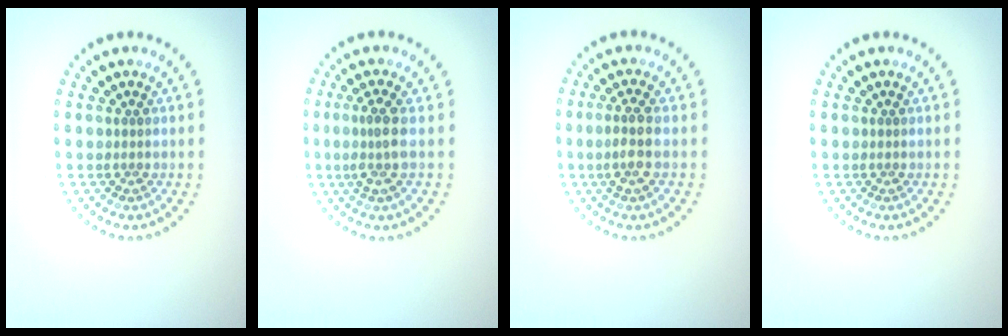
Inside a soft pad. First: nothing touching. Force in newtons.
{"total": 2.3, "press": 1.8, "slide": 1.4}
{"total": 2.1, "press": 1.8, "slide": 1.0}
{"total": 0.0}